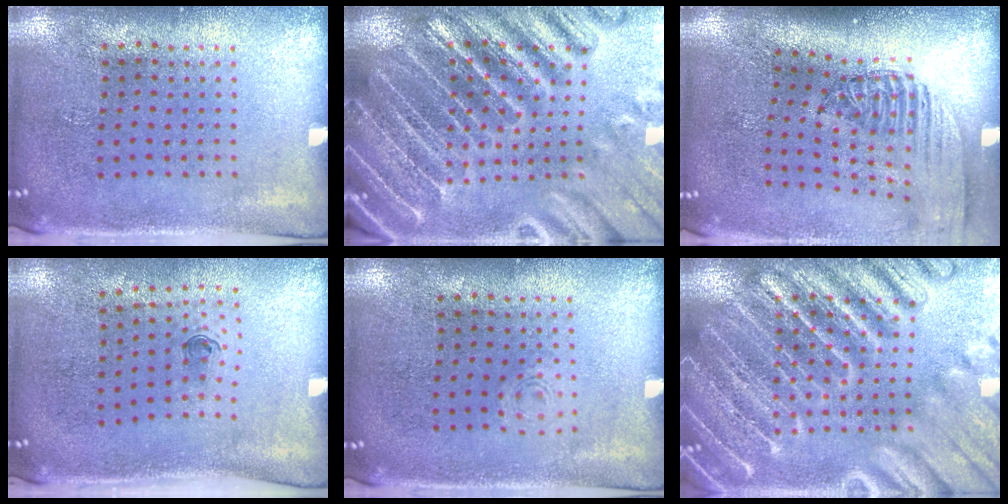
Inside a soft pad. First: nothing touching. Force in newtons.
{"total": 4.8, "press": 4.3, "slide": 2.1}
{"total": 2.4, "press": 1.8, "slide": 1.6}
{"total": 0.6, "press": 0.3, "slide": 0.5}
{"total": 0.6, "press": 0.6, "slide": 0.2}
{"total": 6.2, "press": 6.1, "slide": 0.9}